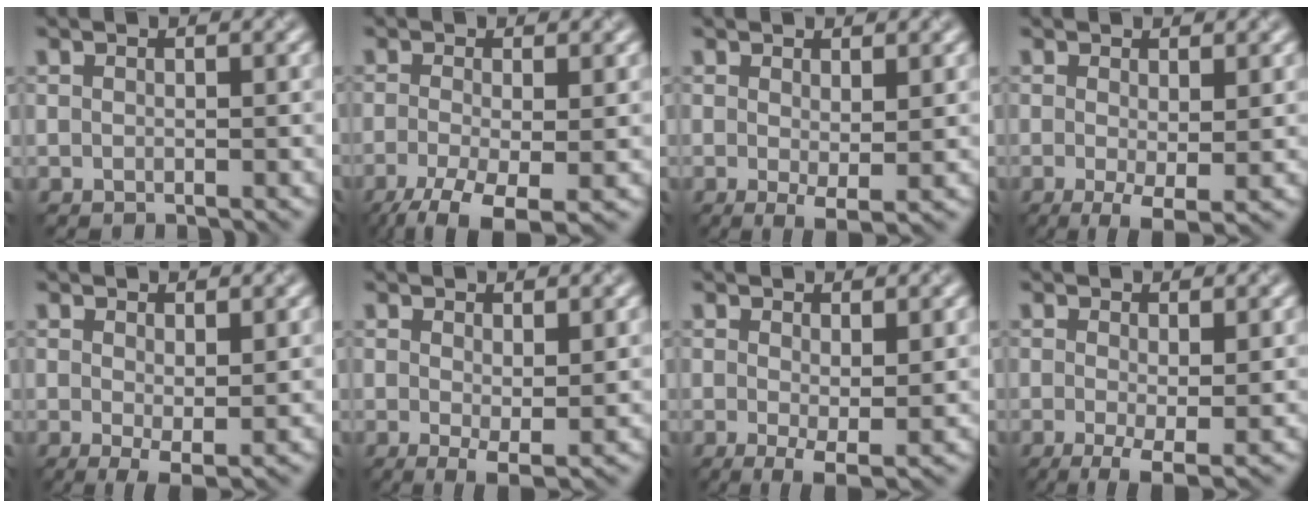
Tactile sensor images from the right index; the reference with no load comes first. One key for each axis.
{"total": 6.5, "fx": -3.5, "fy": 2.1, "fz": 5.1, "tx": -0.107, "ty": -0.017, "tz": -0.061}
{"total": 2.2, "fx": 0.2, "fy": 0.5, "fz": 2.1, "tx": -0.038, "ty": -0.011, "tz": 0.007}
{"total": 3.3, "fx": -0.6, "fy": 0.9, "fz": 3.2, "tx": -0.060, "ty": -0.013, "tz": -0.008}
{"total": 2.4, "fx": 0.1, "fy": 0.7, "fz": 2.3, "tx": -0.040, "ty": -0.010, "tz": 0.006}
{"total": 2.5, "fx": 0.2, "fy": 0.7, "fz": 2.4, "tx": -0.041, "ty": -0.011, "tz": 0.007}
{"total": 3.0, "fx": -0.1, "fy": 0.8, "fz": 2.9, "tx": -0.052, "ty": -0.011, "tz": 0.001}
{"total": 3.7, "fx": -0.9, "fy": 0.9, "fz": 3.5, "tx": -0.068, "ty": -0.012, "tz": -0.015}